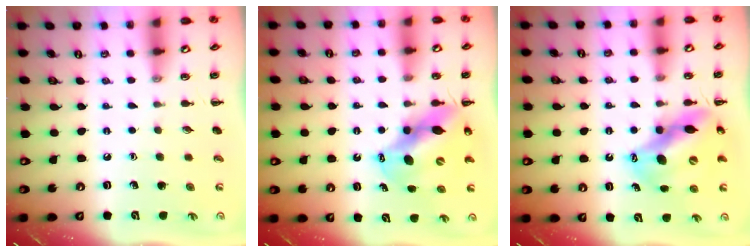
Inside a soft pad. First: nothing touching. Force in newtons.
{"total": 12.8, "press": 12.4, "slide": 3.2}
{"total": 14.5, "press": 14.0, "slide": 3.7}